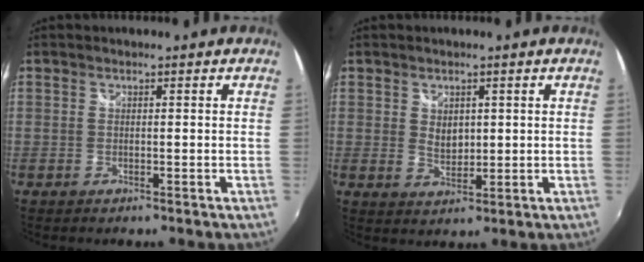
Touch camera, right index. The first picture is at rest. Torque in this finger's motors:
{"motor_torque": [0.22, -0.13, 0.29, 0.06]}